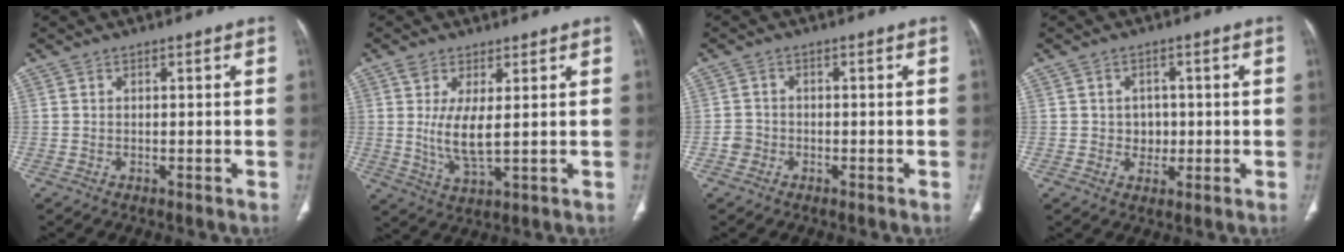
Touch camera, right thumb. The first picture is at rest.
{"total": 6.8, "force": [1.0, 2.3, 6.3], "torque": [-0.133, -0.018, 0.024]}
{"total": 2.3, "force": [-1.1, 2.0, 0.4], "torque": [-0.001, 0.011, -0.028]}
{"total": 3.8, "force": [-0.2, 3.3, 1.7], "torque": [0.002, 0.006, -0.003]}